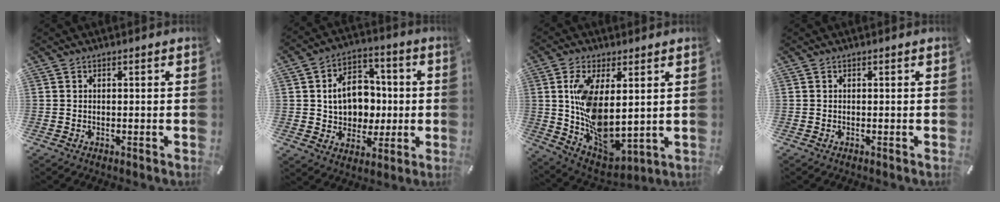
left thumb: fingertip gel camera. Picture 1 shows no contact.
{"total": 12.0, "force": [0.2, 10.4, 6.0], "torque": [-0.093, 0.013, 0.012]}
{"total": 13.2, "force": [3.1, 7.2, 10.6], "torque": [-0.206, -0.029, 0.070]}
{"total": 0.0}